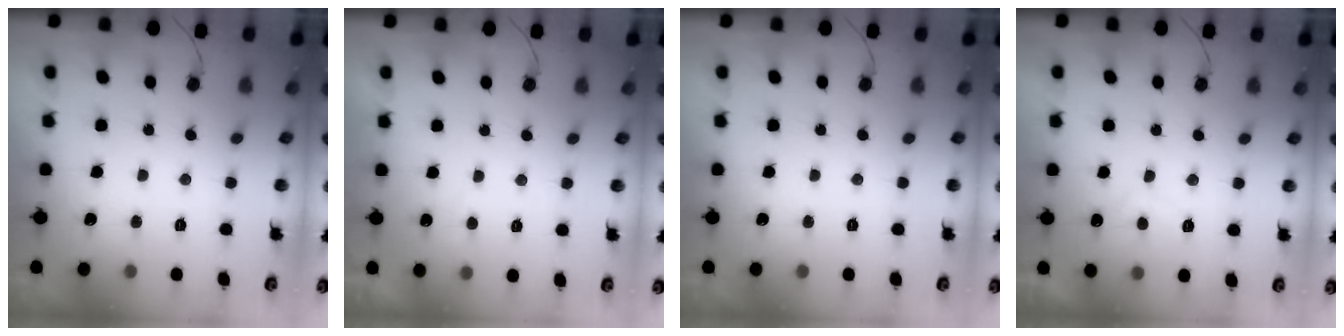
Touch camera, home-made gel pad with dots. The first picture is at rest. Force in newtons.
{"total": 1.1, "press": 1.0, "slide": 0.5}
{"total": 0.0}
{"total": 2.9, "press": 2.8, "slide": 0.8}